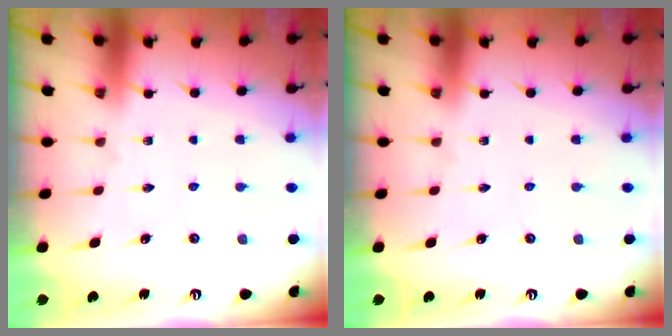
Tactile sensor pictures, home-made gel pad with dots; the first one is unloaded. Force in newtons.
{"total": 0.0}